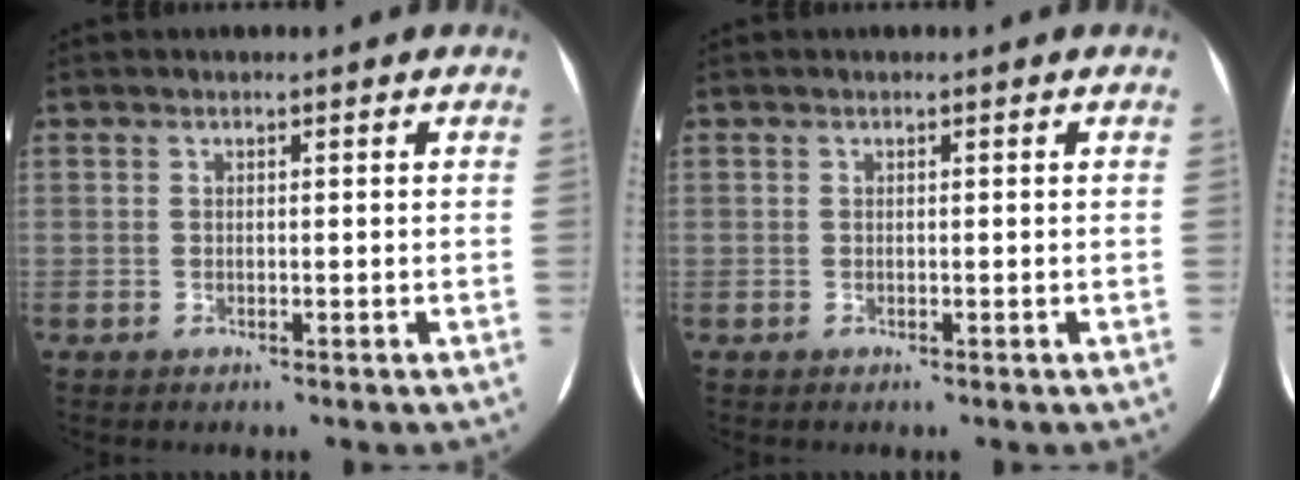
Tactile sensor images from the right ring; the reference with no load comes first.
{"total": 0.0}